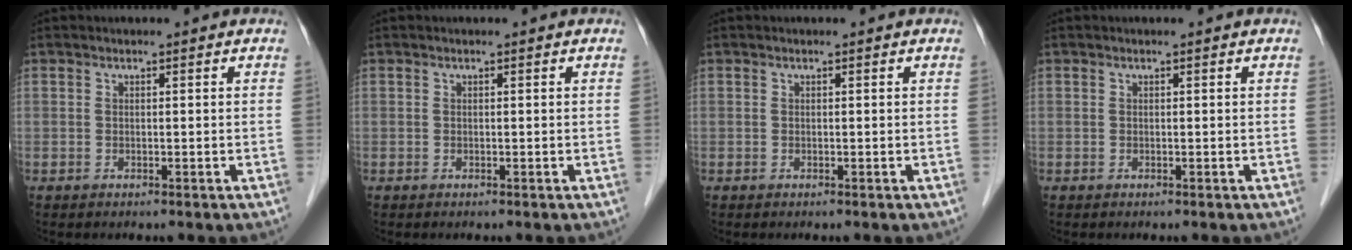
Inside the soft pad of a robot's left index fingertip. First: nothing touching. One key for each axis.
{"total": 0.0}
{"total": 0.0}
{"total": 0.0}